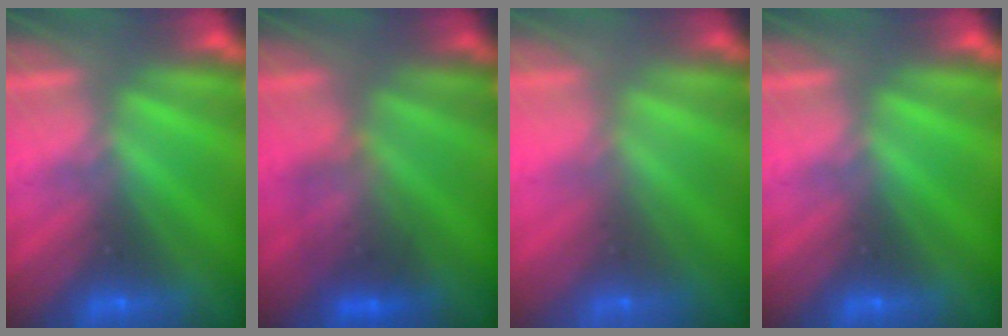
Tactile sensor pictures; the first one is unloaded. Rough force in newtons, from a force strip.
{"total": 2.4}
{"total": 9.0}
{"total": 0.0}